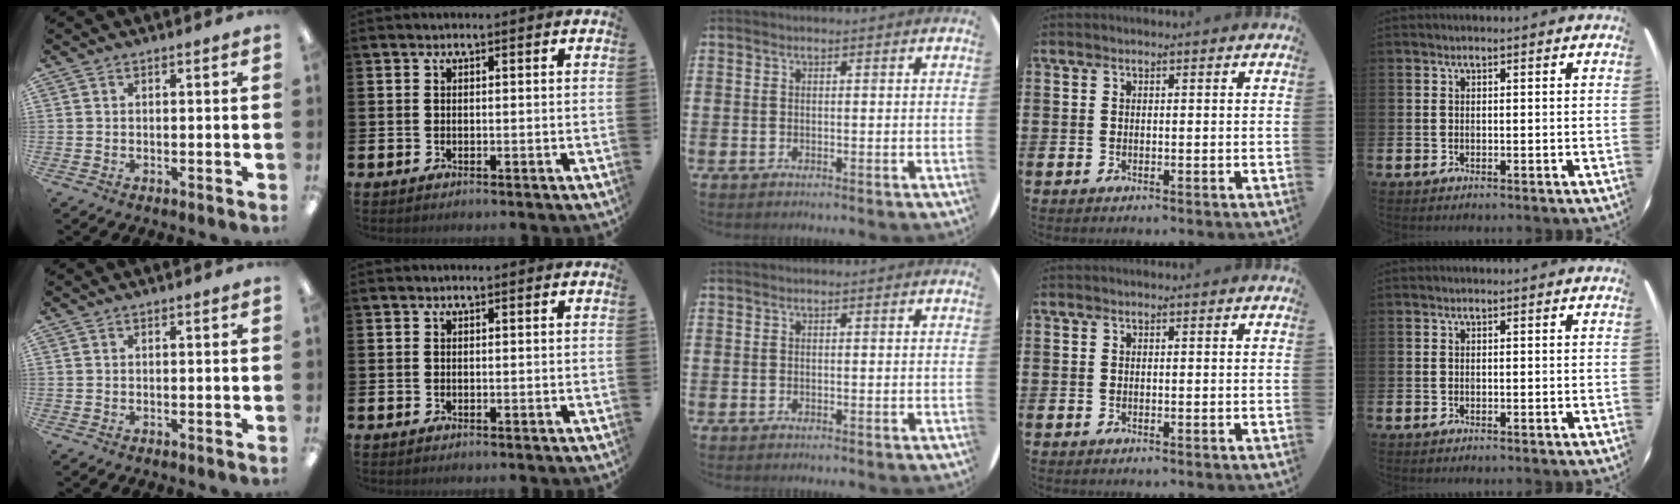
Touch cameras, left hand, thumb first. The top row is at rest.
{}